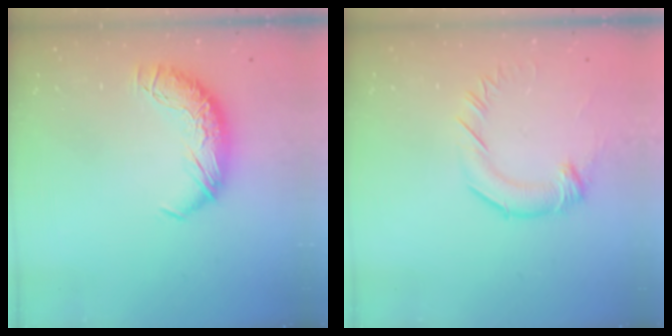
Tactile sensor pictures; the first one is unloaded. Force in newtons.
{"total": 1.9, "press": 1.8, "slide": 0.7}